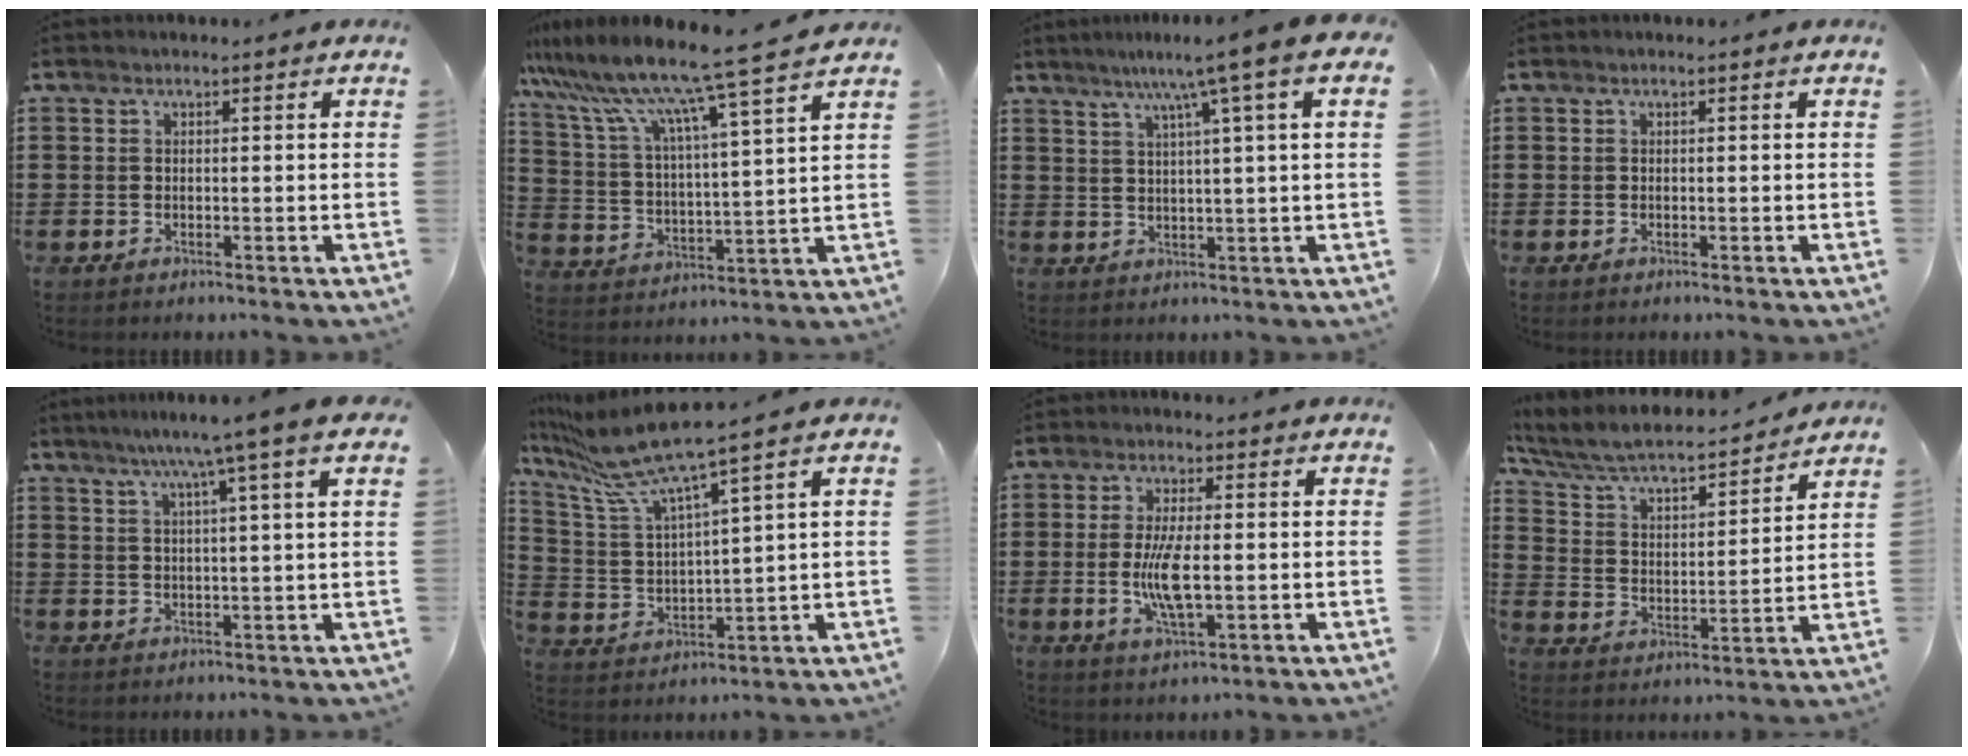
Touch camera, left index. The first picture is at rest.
{"total": 9.7, "force": [8.3, -1.0, 4.8], "torque": [-0.129, -0.058, 0.131]}
{"total": 7.6, "force": [3.7, -0.9, 6.6], "torque": [-0.129, -0.012, 0.053]}
{"total": 0.0}
{"total": 6.3, "force": [4.0, -0.9, 4.8], "torque": [-0.105, -0.010, 0.063]}
{"total": 8.8, "force": [7.0, 0.0, 5.3], "torque": [-0.141, -0.044, 0.114]}
{"total": 7.3, "force": [-0.8, 2.3, 6.9], "torque": [-0.156, -0.010, -0.023]}
{"total": 5.5, "force": [4.9, 0.8, 2.4], "torque": [-0.070, -0.039, 0.075]}